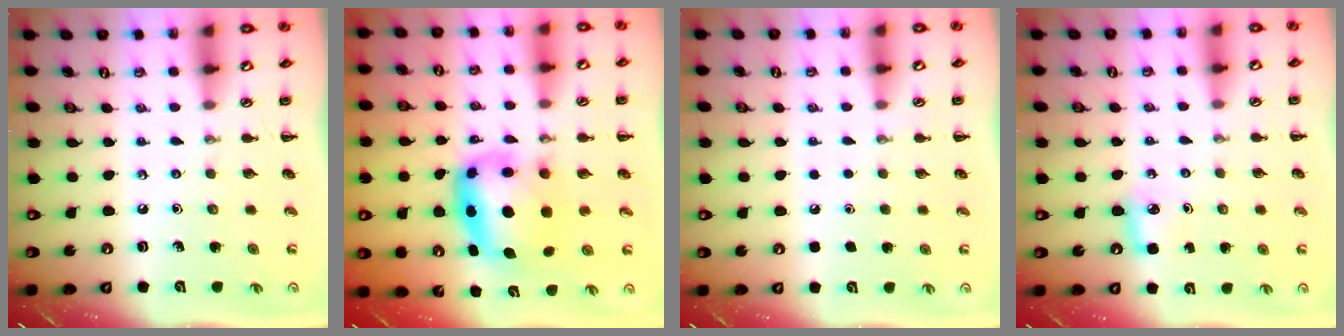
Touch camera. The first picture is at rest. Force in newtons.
{"total": 6.6, "press": 6.4, "slide": 1.7}
{"total": 1.6, "press": 1.6, "slide": 0.1}
{"total": 5.3, "press": 5.1, "slide": 1.6}